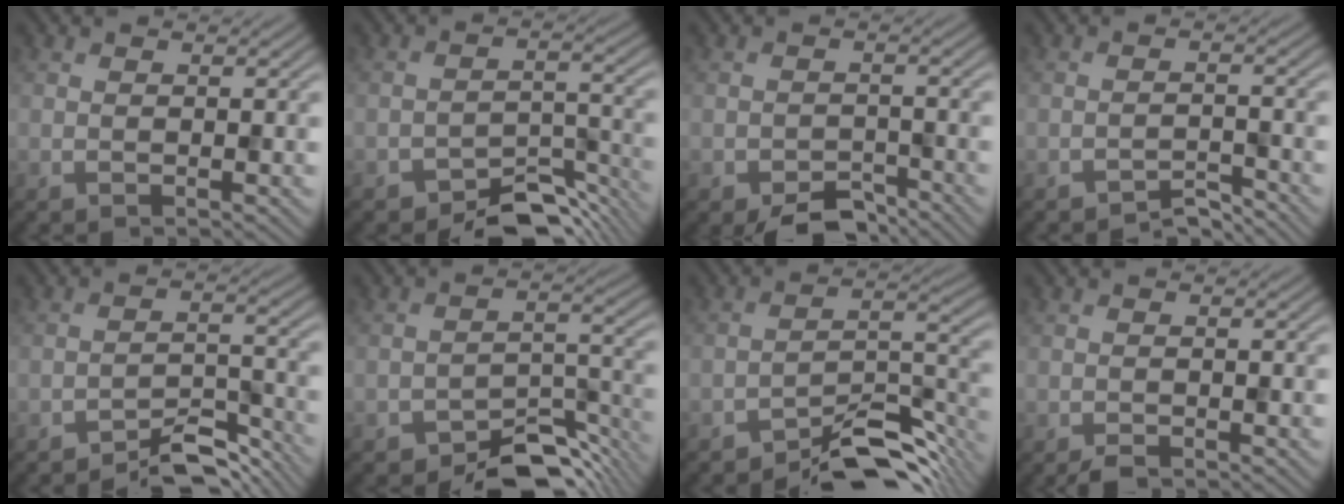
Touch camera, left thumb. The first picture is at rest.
{"total": 7.0, "force": [-5.7, 2.7, 3.0], "torque": [-0.036, -0.003, -0.097]}
{"total": 4.3, "force": [-3.4, 1.9, 1.8], "torque": [-0.027, -0.006, -0.059]}
{"total": 2.7, "force": [-2.6, 0.4, 0.7], "torque": [-0.007, 0.005, -0.048]}
{"total": 5.7, "force": [-4.9, 1.4, 2.5], "torque": [-0.033, 0.006, -0.083]}
{"total": 7.9, "force": [-6.2, 3.1, 3.7], "torque": [-0.040, -0.002, -0.108]}
{"total": 8.7, "force": [-7.0, 2.3, 4.6], "torque": [-0.056, 0.008, -0.131]}
{"total": 1.3, "force": [-1.1, 0.4, 0.6], "torque": [-0.009, -0.001, -0.020]}